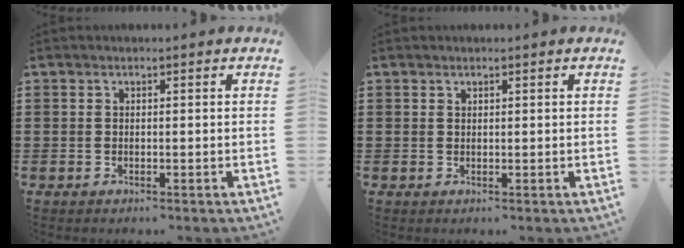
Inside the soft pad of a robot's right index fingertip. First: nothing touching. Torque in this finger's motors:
{"motor_torque": [0.16, 0.21, -0.02, -0.01]}